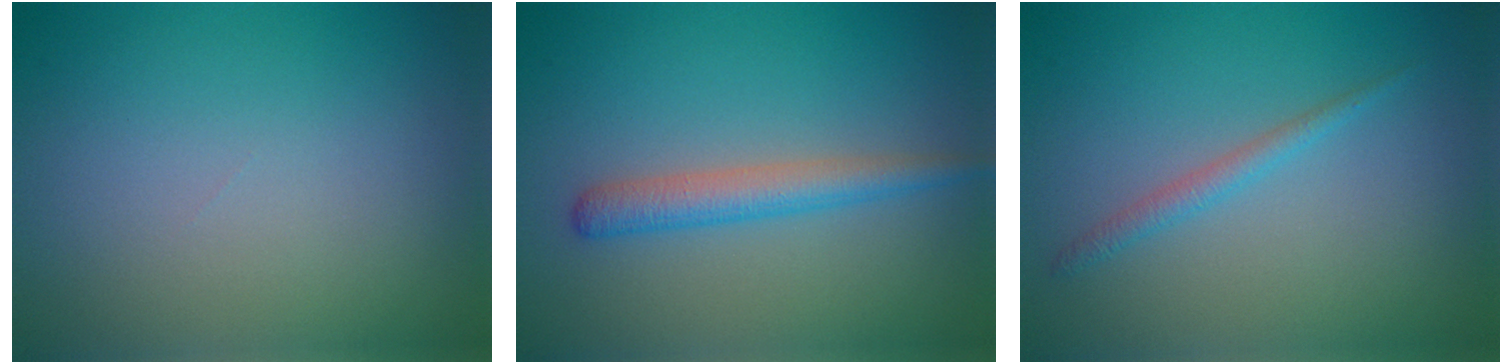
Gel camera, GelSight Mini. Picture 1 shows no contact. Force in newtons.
{"total": 2.9, "press": 2.9, "slide": 0.1}
{"total": 1.4, "press": 1.4, "slide": 0.0}